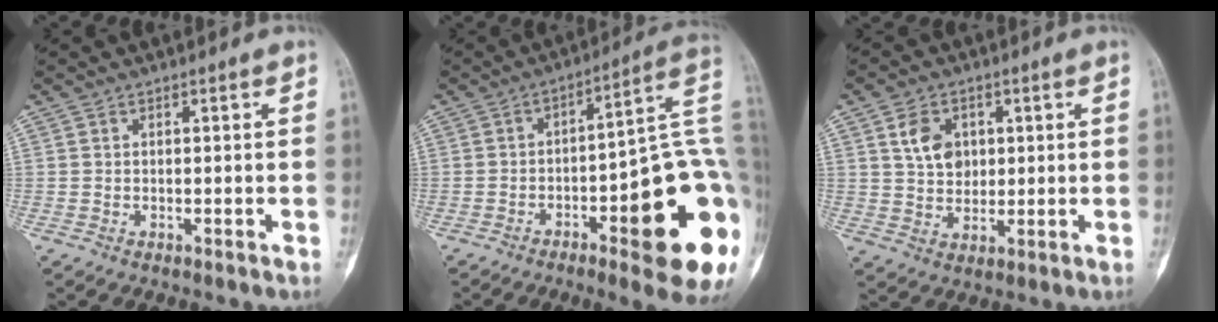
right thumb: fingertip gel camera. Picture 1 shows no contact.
{"total": 23.9, "force": [-5.4, 6.0, 22.5], "torque": [-0.248, 0.022, -0.065]}
{"total": 6.8, "force": [2.3, 5.0, 4.0], "torque": [-0.048, -0.014, 0.043]}